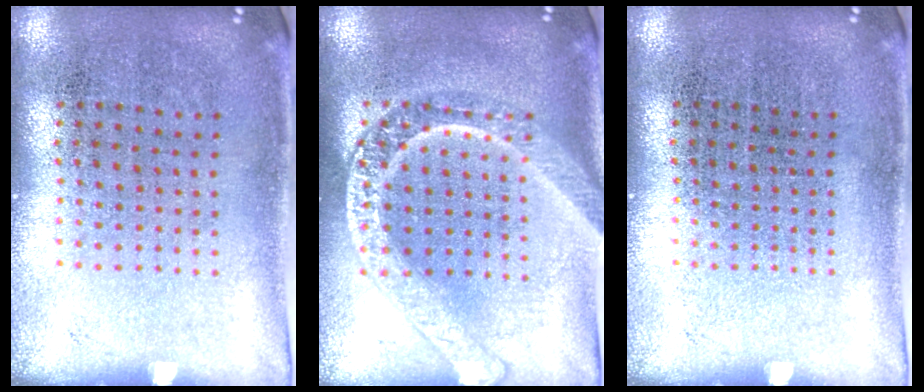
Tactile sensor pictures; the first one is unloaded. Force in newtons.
{"total": 2.4, "press": 2.4, "slide": 0.2}
{"total": 0.0}